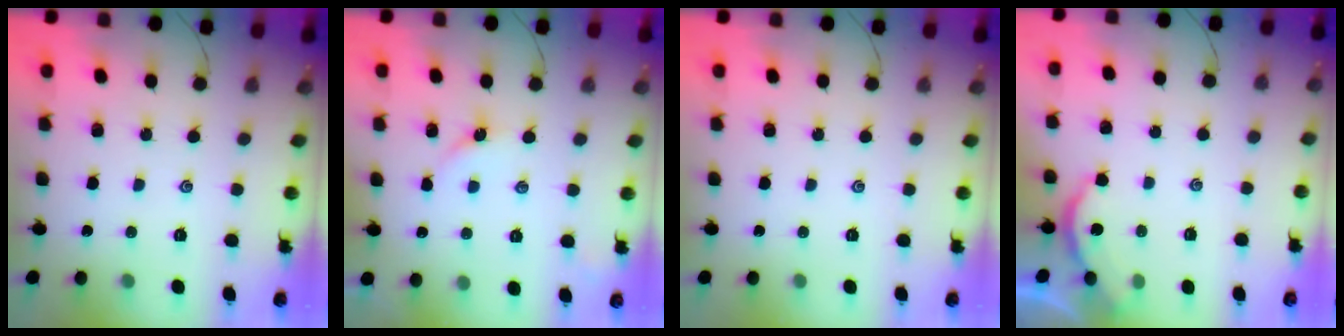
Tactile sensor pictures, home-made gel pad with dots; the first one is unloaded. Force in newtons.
{"total": 2.3, "press": 2.3, "slide": 0.4}
{"total": 0.0}
{"total": 2.6, "press": 2.6, "slide": 0.2}